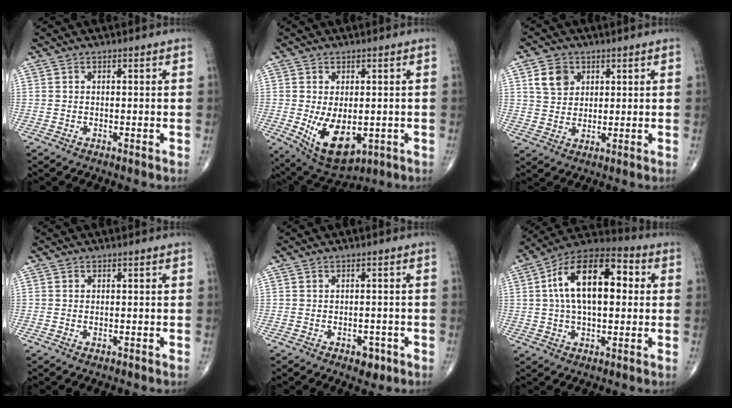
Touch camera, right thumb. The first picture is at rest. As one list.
[{"total": 11.3, "force": [-2.1, 6.3, 9.1], "torque": [-0.141, -0.015, -0.013]}, {"total": 6.3, "force": [2.5, 4.9, 2.9], "torque": [-0.031, -0.008, 0.048]}, {"total": 0.7, "force": [-0.2, 0.4, 0.6], "torque": [-0.011, -0.001, -0.001]}, {"total": 2.9, "force": [-1.4, 1.9, 1.8], "torque": [-0.005, 0.003, -0.014]}, {"total": 18.0, "force": [2.9, 9.3, 15.1], "torque": [-0.244, 0.031, 0.039]}]